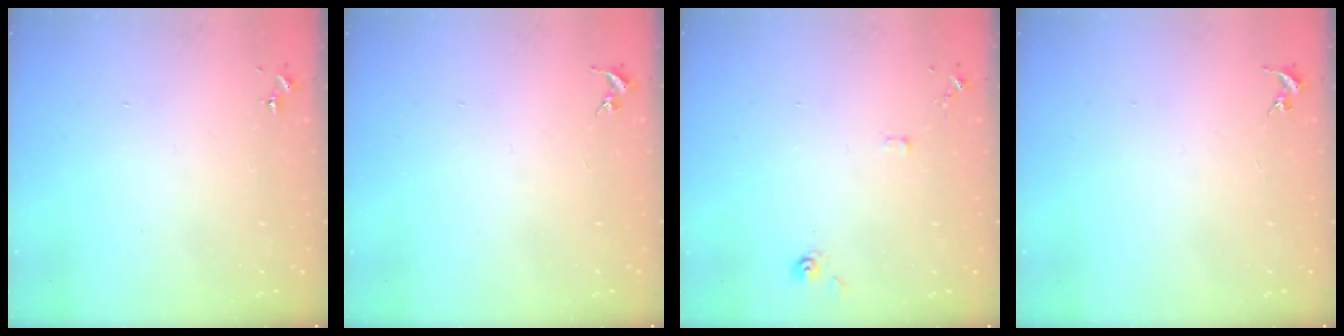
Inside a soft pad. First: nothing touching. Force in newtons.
{"total": 0.0}
{"total": 4.8, "press": 4.8, "slide": 0.3}
{"total": 0.0}